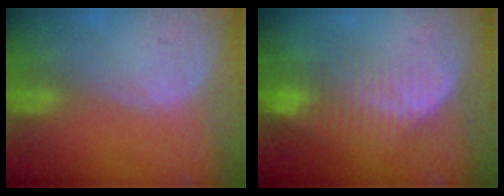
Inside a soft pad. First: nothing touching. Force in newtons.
{"total": 8.0, "press": 7.0, "slide": 3.8}